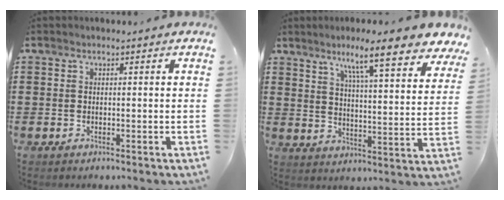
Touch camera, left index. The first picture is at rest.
{"total": 9.7, "force": [7.3, 0.7, 6.3], "torque": [-0.111, -0.039, 0.117]}